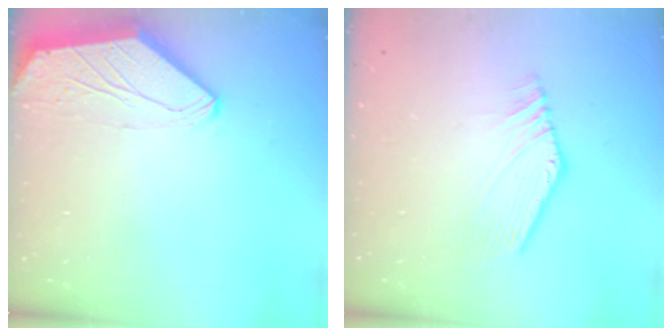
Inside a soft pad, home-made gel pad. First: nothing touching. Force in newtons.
{"total": 2.2, "press": 2.2, "slide": 0.3}